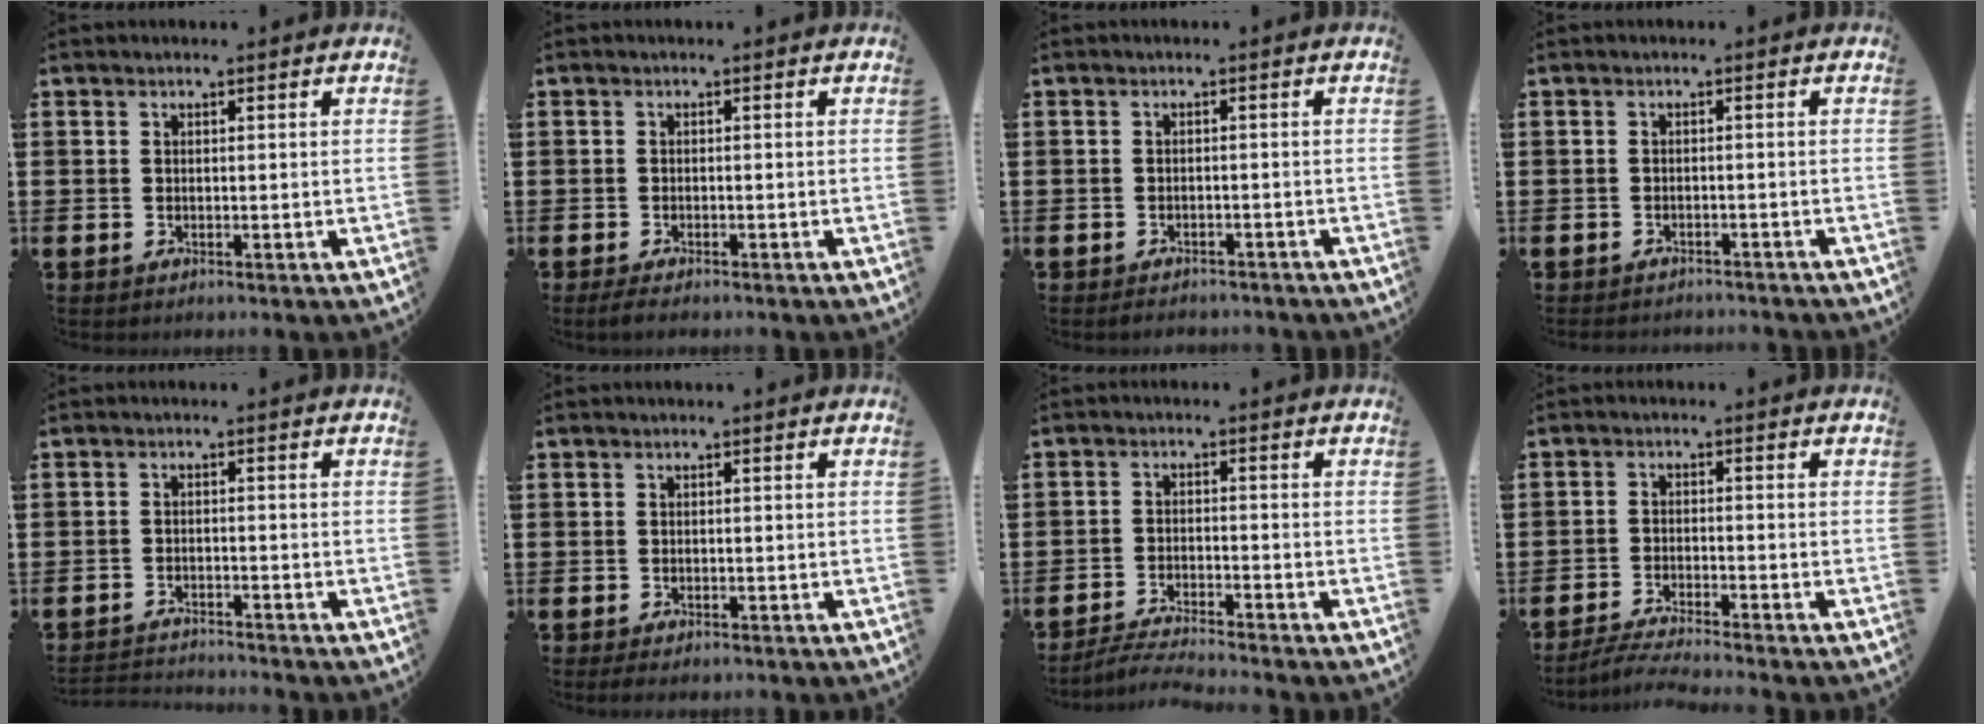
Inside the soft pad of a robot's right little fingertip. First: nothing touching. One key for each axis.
{"total": 1.1, "fx": -0.8, "fy": 0.3, "fz": 0.7, "tx": -0.015, "ty": -0.001, "tz": -0.016}
{"total": 1.2, "fx": -1.2, "fy": 0.1, "fz": 0.1, "tx": -0.006, "ty": 0.000, "tz": -0.024}
{"total": 1.0, "fx": -1.0, "fy": 0.0, "fz": -0.1, "tx": -0.003, "ty": 0.002, "tz": -0.021}
{"total": 2.0, "fx": -2.0, "fy": 0.0, "fz": -0.2, "tx": -0.002, "ty": 0.002, "tz": -0.044}
{"total": 0.5, "fx": -0.2, "fy": 0.2, "fz": 0.5, "tx": -0.010, "ty": 0.001, "tz": -0.005}
{"total": 3.1, "fx": -3.1, "fy": -0.3, "fz": 0.6, "tx": -0.009, "ty": 0.000, "tz": -0.061}
{"total": 3.0, "fx": -2.8, "fy": -0.3, "fz": 1.1, "tx": -0.016, "ty": -0.003, "tz": -0.054}